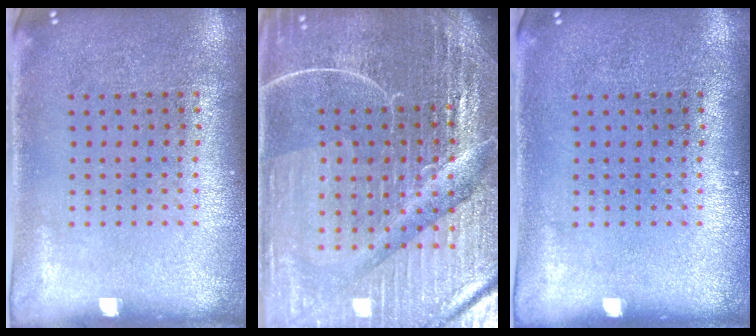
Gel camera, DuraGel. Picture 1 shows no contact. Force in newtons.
{"total": 6.8, "press": 6.0, "slide": 3.2}
{"total": 0.0}